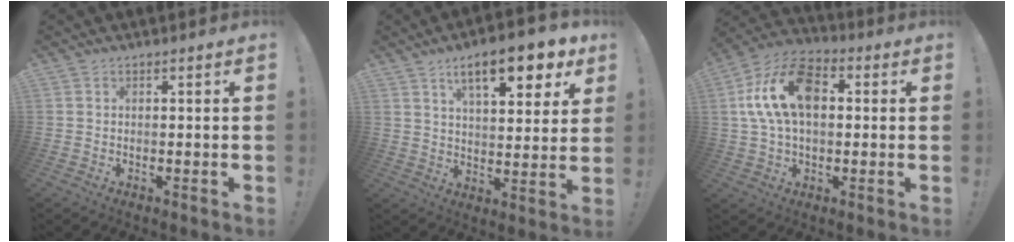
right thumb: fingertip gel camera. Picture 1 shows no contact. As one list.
[{"total": 14.7, "force": [8.1, 4.7, 11.3], "torque": [-0.172, -0.035, 0.127]}, {"total": 17.5, "force": [3.1, 10.9, 13.3], "torque": [-0.251, 0.008, 0.054]}]